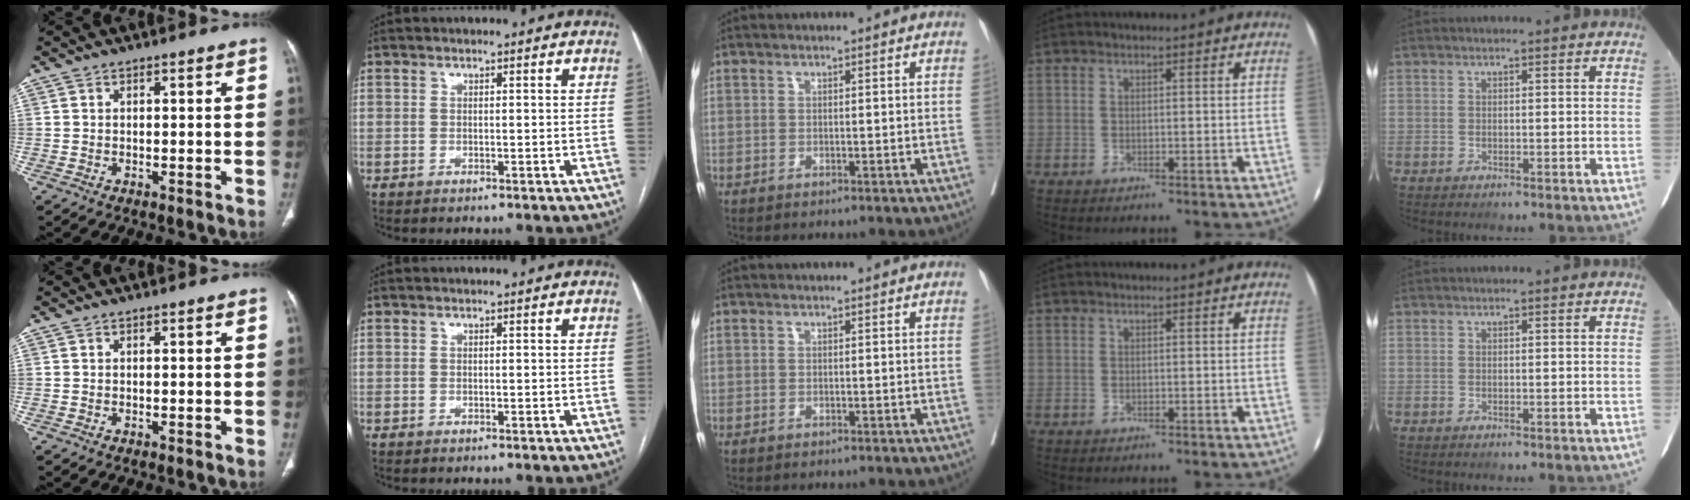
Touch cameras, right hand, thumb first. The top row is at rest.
{}